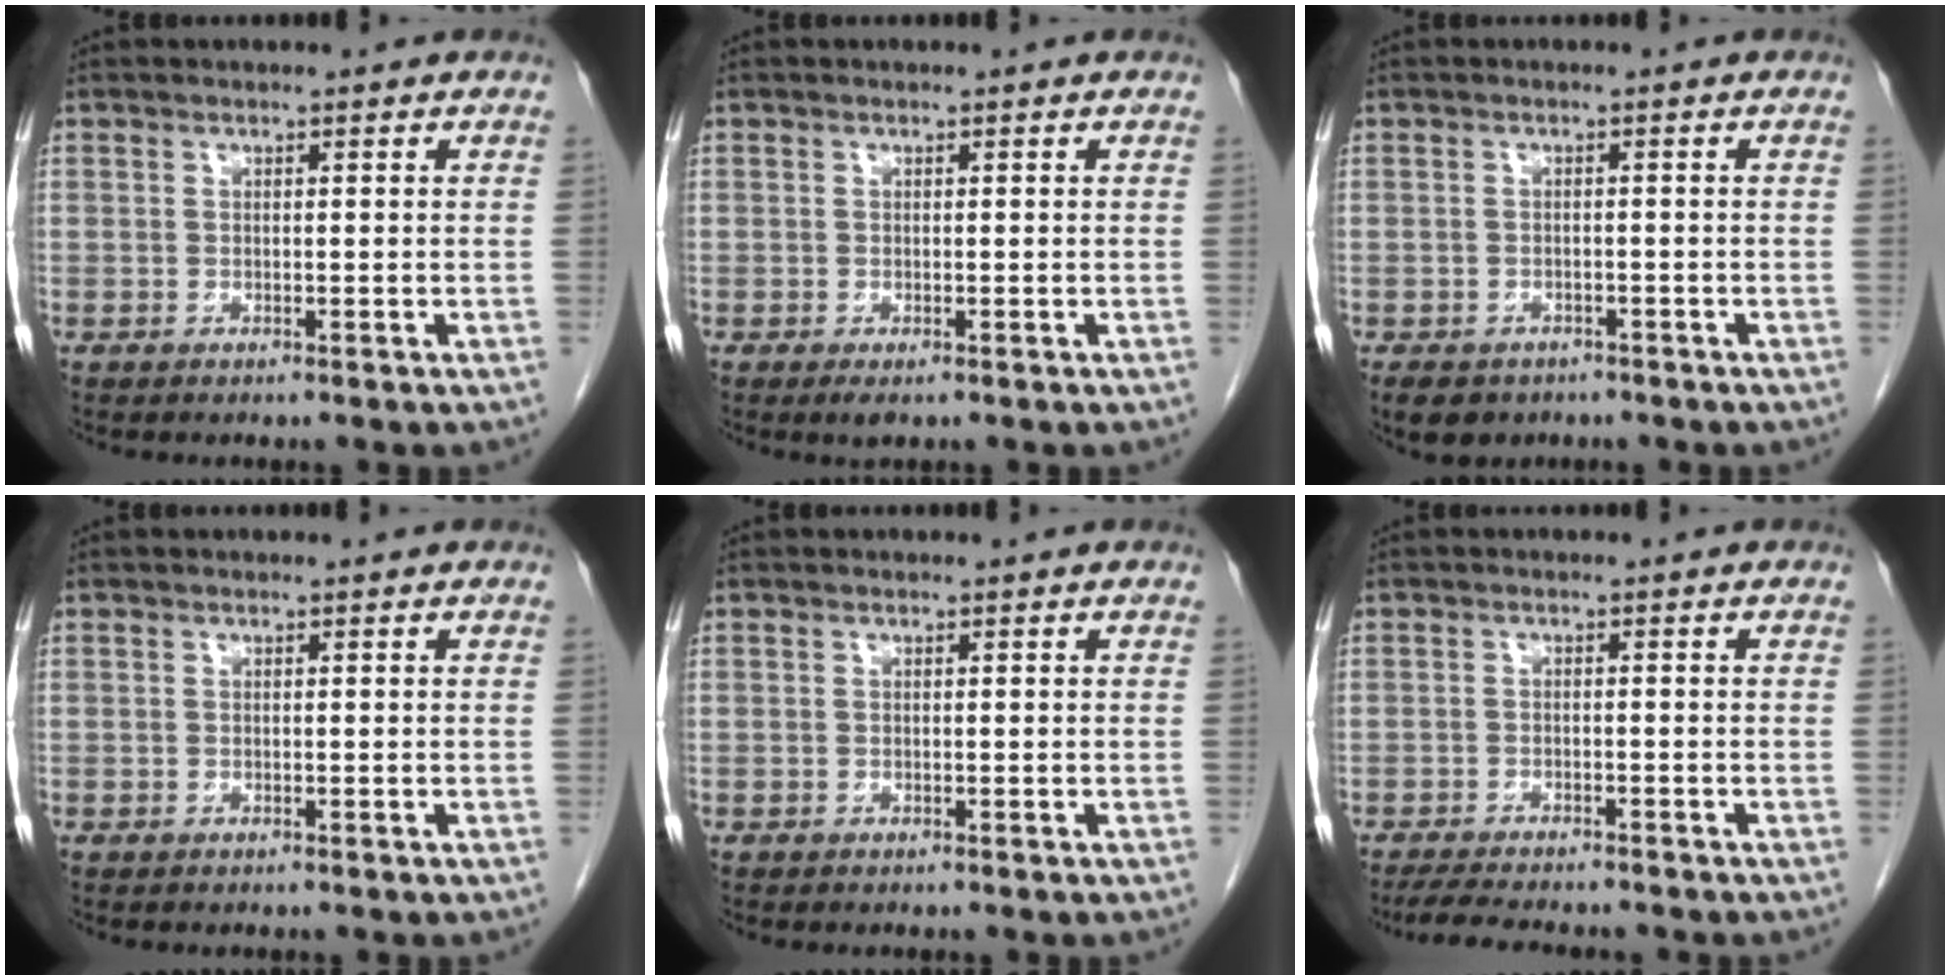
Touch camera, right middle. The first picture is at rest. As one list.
[{"total": 1.3, "force": [-0.7, 0.6, 1.0], "torque": [-0.011, -0.002, -0.006]}, {"total": 6.8, "force": [-4.7, 4.4, 2.0], "torque": [-0.039, -0.001, -0.064]}, {"total": 0.0}, {"total": 0.0}, {"total": 7.8, "force": [-7.0, 1.2, 3.3], "torque": [-0.054, -0.016, -0.106]}]